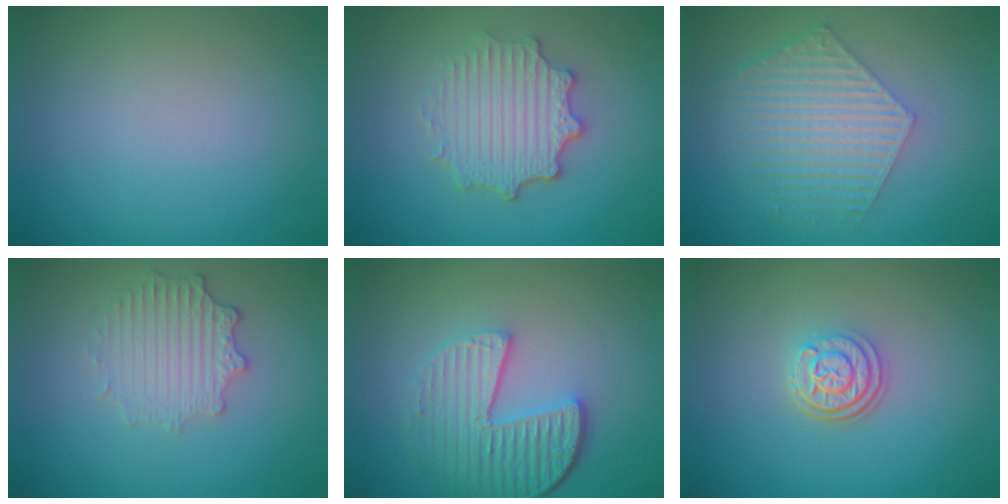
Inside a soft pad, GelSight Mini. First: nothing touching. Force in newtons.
{"total": 4.4, "press": 3.7, "slide": 2.4}
{"total": 5.6, "press": 4.1, "slide": 3.9}
{"total": 2.7, "press": 2.6, "slide": 0.8}
{"total": 5.4, "press": 4.1, "slide": 3.5}
{"total": 3.1, "press": 2.5, "slide": 1.8}